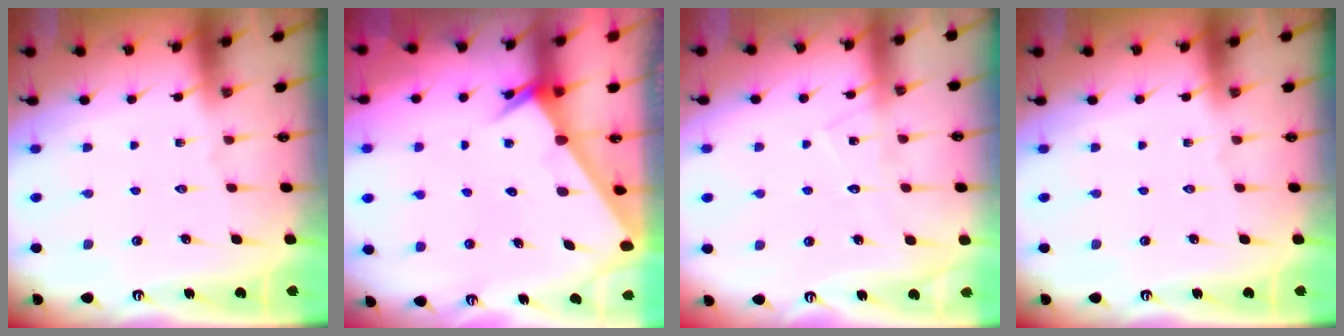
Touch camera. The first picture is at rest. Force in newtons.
{"total": 2.5, "press": 2.5, "slide": 0.1}
{"total": 8.1, "press": 8.0, "slide": 0.5}
{"total": 0.0}